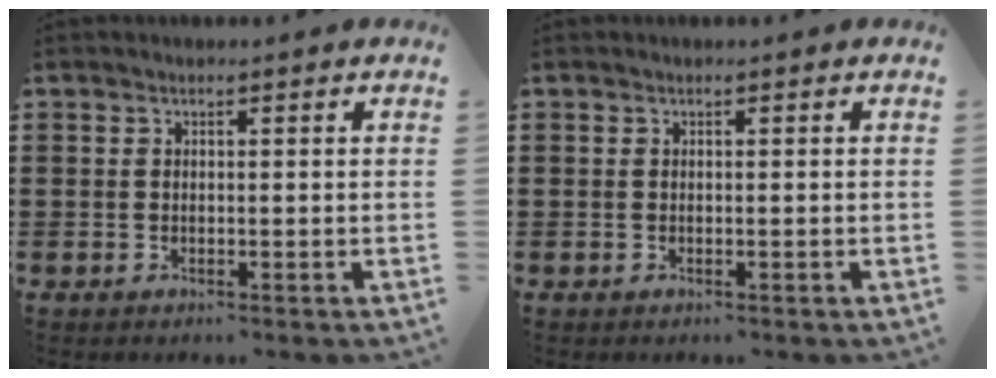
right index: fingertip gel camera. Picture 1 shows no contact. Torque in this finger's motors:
{"motor_torque": [-0.04, 0.04, 0.00, 0.00]}